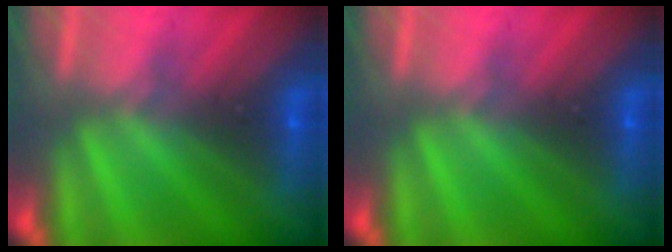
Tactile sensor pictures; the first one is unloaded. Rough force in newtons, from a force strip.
{"total": 0.0}